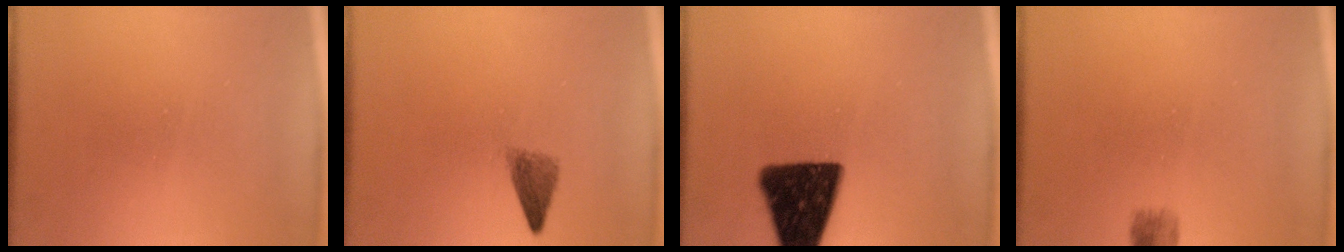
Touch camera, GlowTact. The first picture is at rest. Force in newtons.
{"total": 2.5}
{"total": 15.4}
{"total": 1.3}